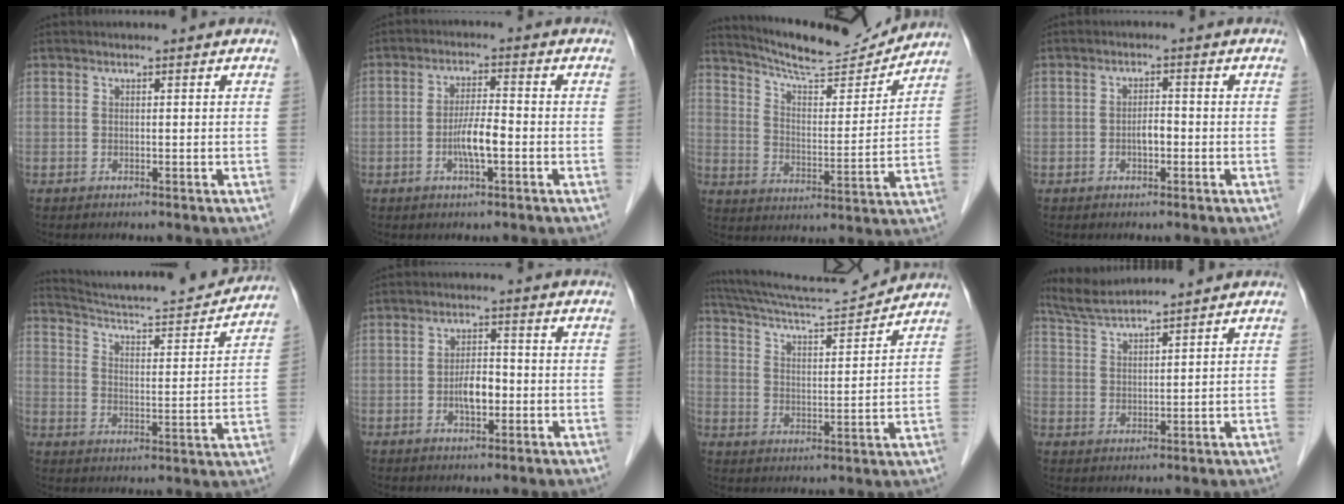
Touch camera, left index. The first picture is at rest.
{"total": 4.9, "force": [-1.5, 0.8, 4.5], "torque": [-0.089, -0.003, -0.028]}
{"total": 16.0, "force": [15.2, 1.4, 4.8], "torque": [-0.085, -0.012, 0.232]}
{"total": 2.2, "force": [-0.9, 0.9, 1.8], "torque": [-0.027, 0.002, -0.016]}
{"total": 21.6, "force": [20.3, 1.8, 7.2], "torque": [-0.116, -0.026, 0.278]}
{"total": 4.0, "force": [-1.3, 1.8, 3.4], "torque": [-0.061, 0.002, -0.024]}
{"total": 13.5, "force": [13.0, -0.6, 3.6], "torque": [-0.075, -0.001, 0.211]}
{"total": 6.2, "force": [5.8, -1.0, 2.0], "torque": [-0.047, 0.019, 0.114]}